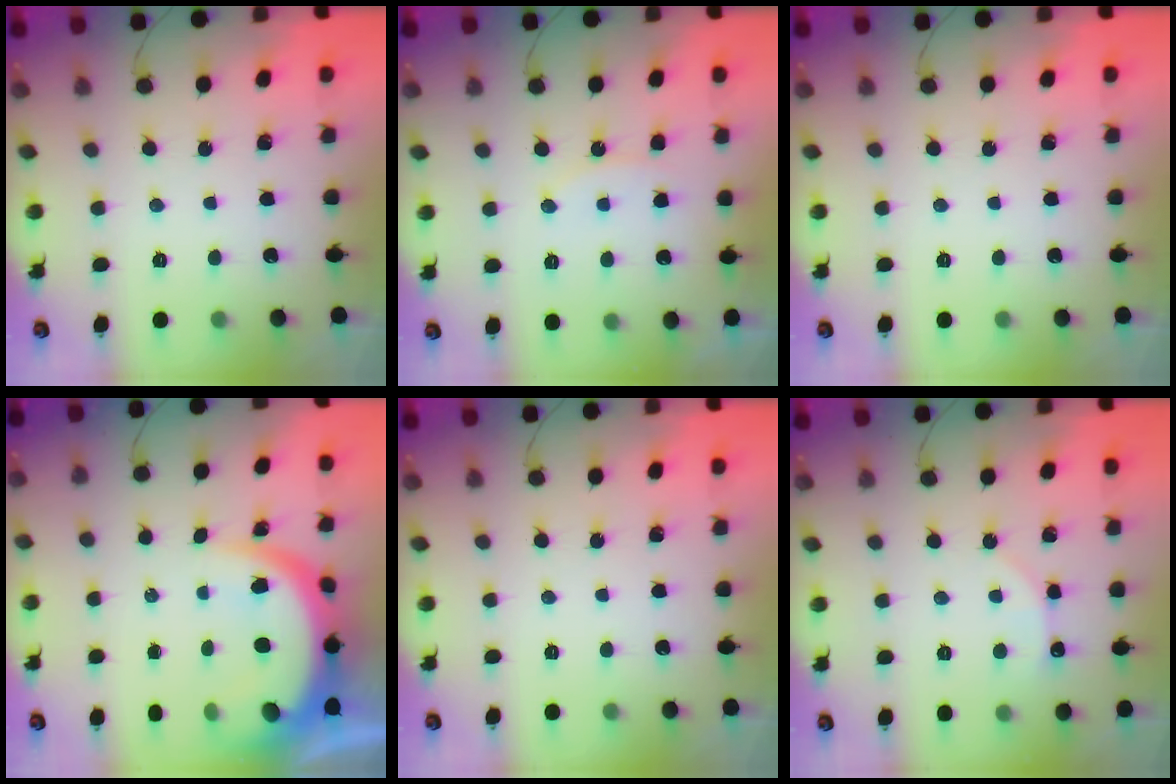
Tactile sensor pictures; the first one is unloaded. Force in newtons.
{"total": 9.3, "press": 9.3, "slide": 0.6}
{"total": 0.0}
{"total": 13.5, "press": 13.5, "slide": 1.3}
{"total": 0.0}
{"total": 2.7, "press": 2.7, "slide": 0.4}